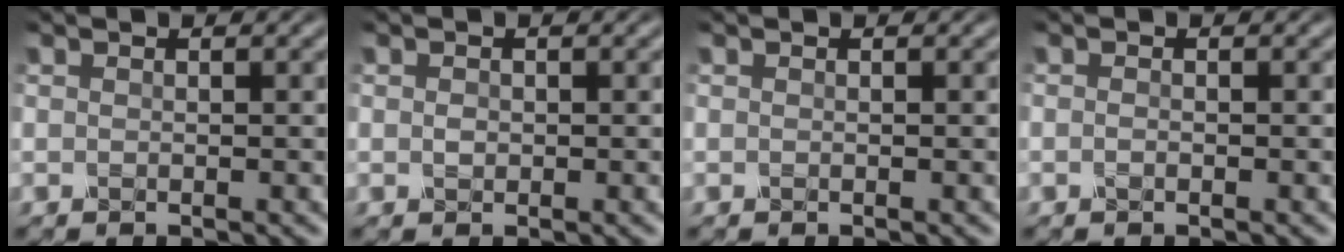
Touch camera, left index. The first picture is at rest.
{"total": 0.7, "force": [0.0, 0.6, 0.4], "torque": [-0.008, -0.003, 0.000]}
{"total": 0.0}
{"total": 0.5, "force": [-0.3, 0.2, 0.4], "torque": [-0.009, -0.001, -0.006]}